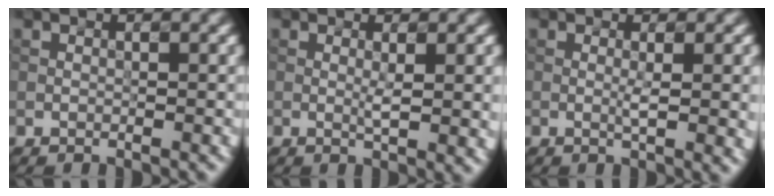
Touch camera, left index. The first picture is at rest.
{"total": 2.9, "force": [0.1, 0.4, 2.9], "torque": [-0.046, -0.001, 0.006]}
{"total": 3.3, "force": [-0.1, 0.6, 3.3], "torque": [-0.051, 0.001, 0.002]}